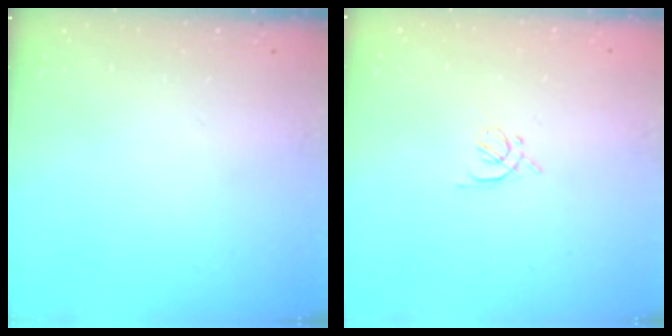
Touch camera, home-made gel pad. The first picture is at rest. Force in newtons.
{"total": 1.6, "press": 1.6, "slide": 0.5}